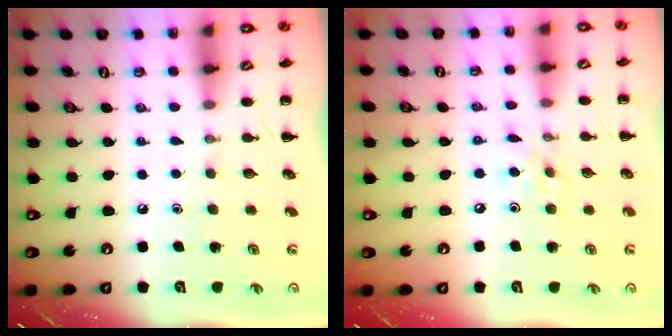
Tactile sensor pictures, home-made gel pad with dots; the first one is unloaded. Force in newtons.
{"total": 3.9, "press": 3.8, "slide": 0.8}